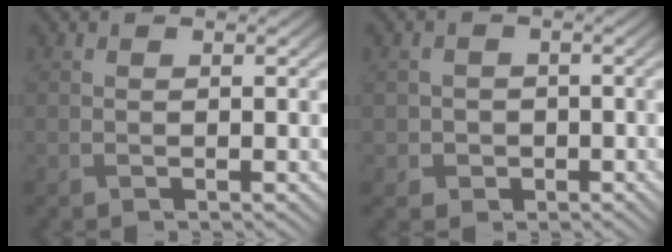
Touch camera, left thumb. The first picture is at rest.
{"total": 3.1, "force": [-1.0, 2.9, 0.5], "torque": [-0.008, -0.004, -0.032]}